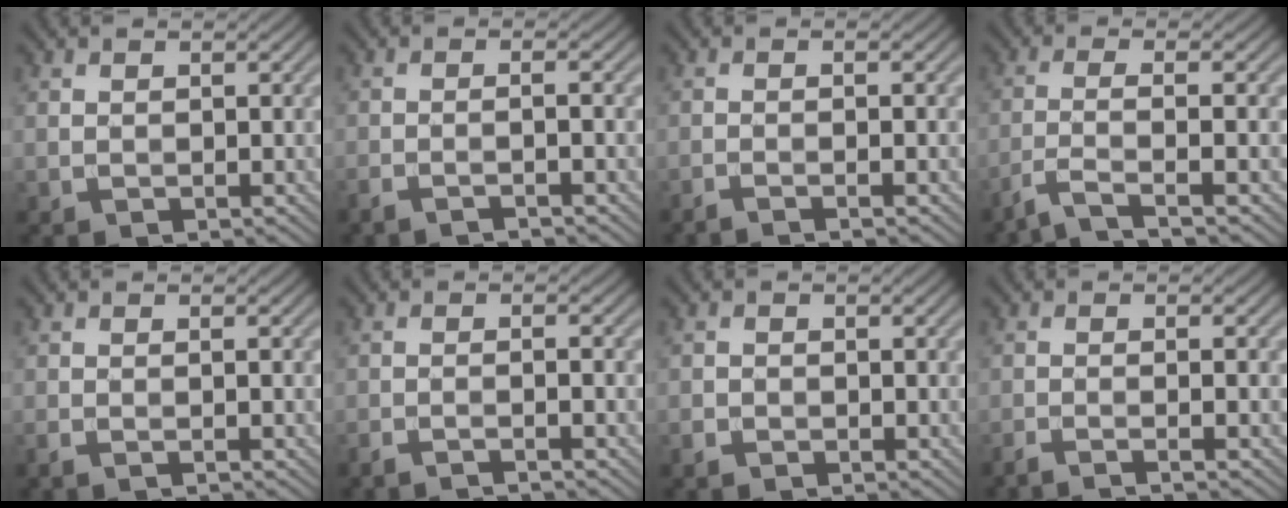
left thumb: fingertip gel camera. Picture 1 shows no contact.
{"total": 2.4, "force": [-1.6, 0.1, 1.8], "torque": [-0.025, 0.004, -0.042]}
{"total": 2.1, "force": [-1.1, 0.2, 1.8], "torque": [-0.021, 0.004, -0.034]}
{"total": 4.4, "force": [-2.8, 0.6, 3.4], "torque": [-0.053, 0.006, -0.077]}
{"total": 1.3, "force": [-0.7, 0.0, 1.1], "torque": [-0.021, 0.004, -0.017]}
{"total": 2.5, "force": [-1.8, 0.1, 1.7], "torque": [-0.023, 0.004, -0.046]}
{"total": 1.4, "force": [-1.1, 0.8, 0.5], "torque": [-0.009, -0.002, -0.025]}
{"total": 2.9, "force": [-1.7, 0.3, 2.3], "torque": [-0.026, 0.002, -0.048]}